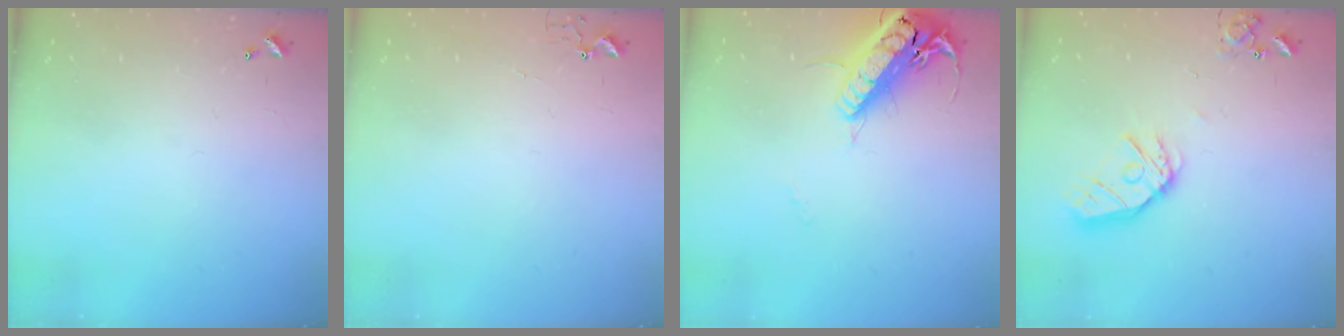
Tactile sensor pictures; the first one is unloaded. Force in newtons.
{"total": 2.9, "press": 2.9, "slide": 0.3}
{"total": 19.2, "press": 18.9, "slide": 3.3}
{"total": 14.1, "press": 14.0, "slide": 1.7}